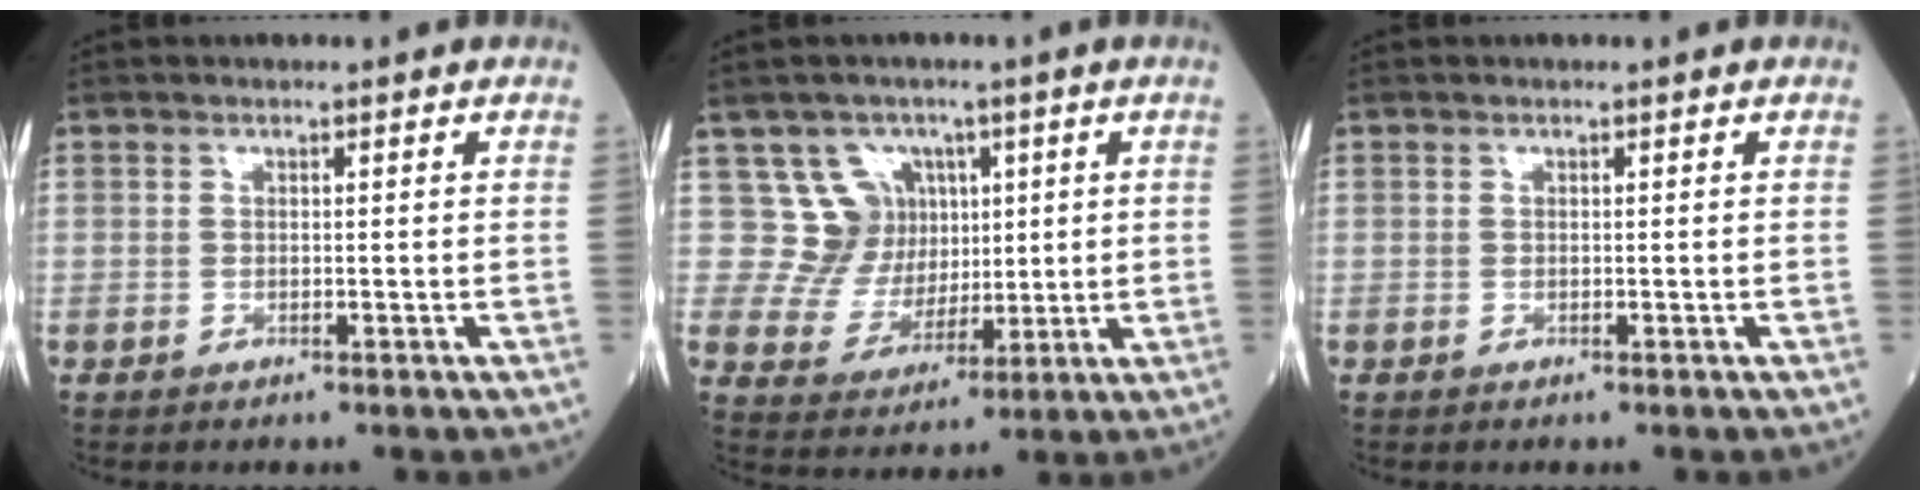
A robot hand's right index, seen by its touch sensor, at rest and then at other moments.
{"total": 7.9, "force": [3.2, 7.3, 0.0], "torque": [0.005, 0.025, 0.061]}
{"total": 0.0}